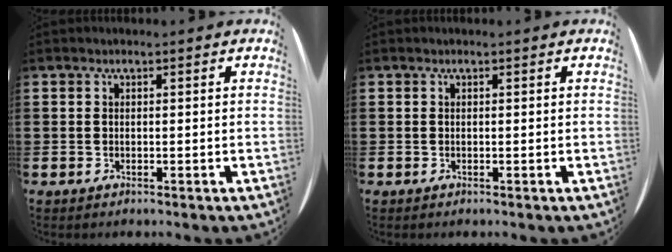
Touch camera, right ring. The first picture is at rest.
{"total": 0.0}